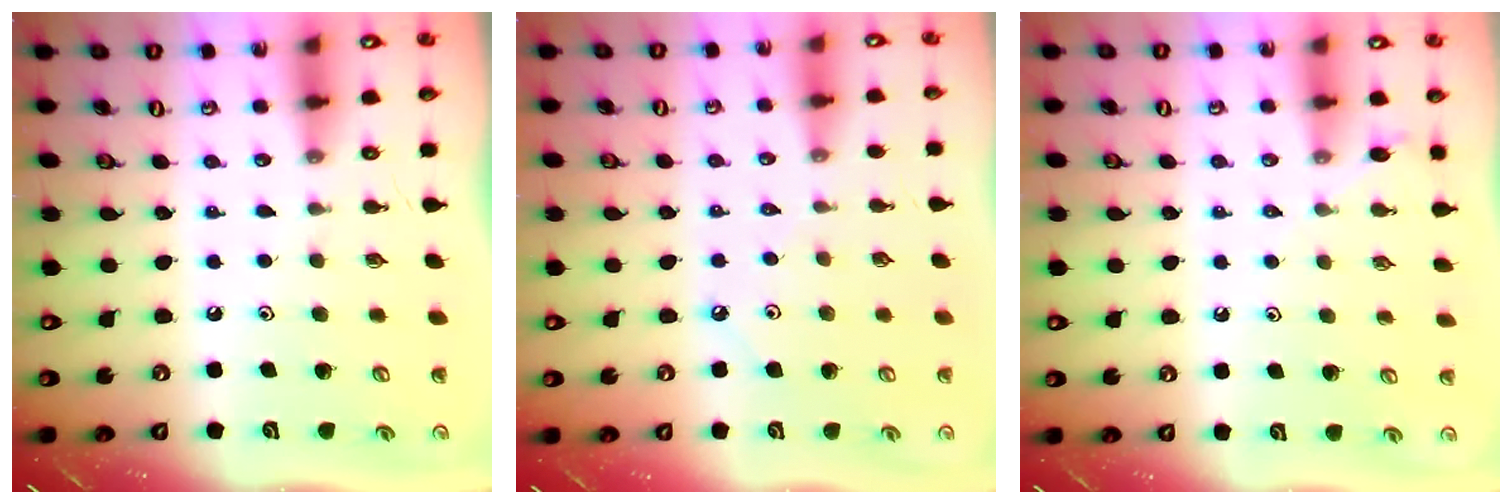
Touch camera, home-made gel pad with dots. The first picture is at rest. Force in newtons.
{"total": 4.0, "press": 4.0, "slide": 0.5}
{"total": 4.6, "press": 4.5, "slide": 0.8}